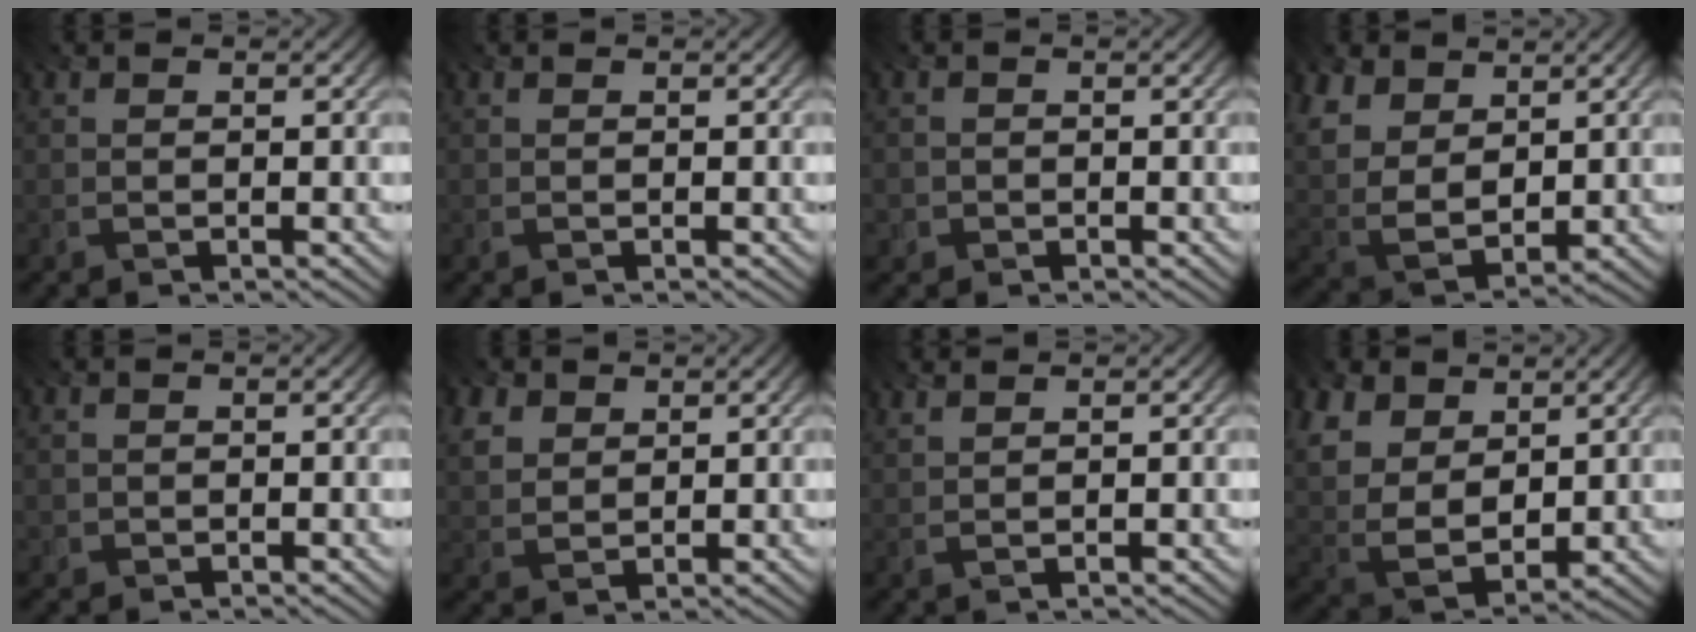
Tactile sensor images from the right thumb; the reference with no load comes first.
{"total": 0.0}
{"total": 1.2, "force": [-0.6, 0.9, -0.4], "torque": [0.007, -0.002, -0.017]}
{"total": 9.9, "force": [4.7, 6.2, 6.0], "torque": [-0.176, 0.011, 0.086]}
{"total": 0.7, "force": [-0.2, 0.6, -0.2], "torque": [0.005, 0.001, -0.006]}
{"total": 4.3, "force": [2.3, 3.0, 2.2], "torque": [-0.070, -0.002, 0.047]}
{"total": 2.2, "force": [1.7, 0.3, 1.4], "torque": [-0.012, 0.002, 0.012]}
{"total": 11.0, "force": [4.9, 7.1, 6.8], "torque": [-0.199, 0.014, 0.091]}